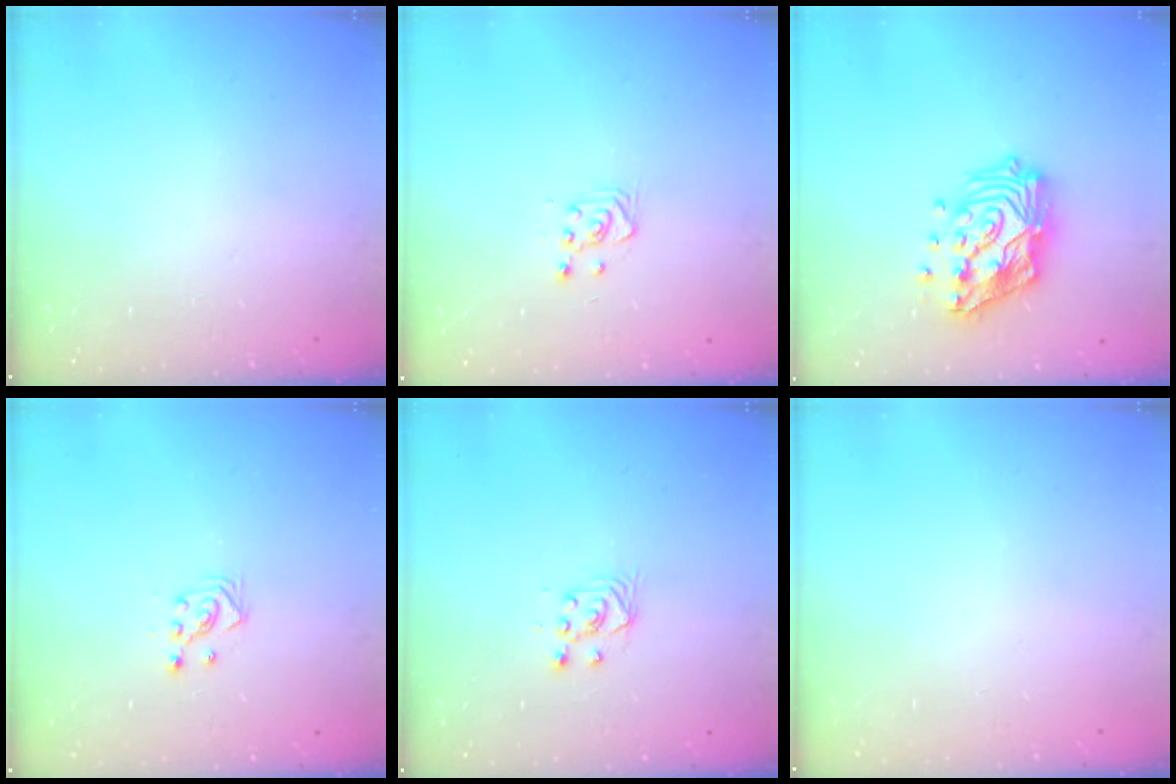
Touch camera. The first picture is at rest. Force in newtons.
{"total": 2.8, "press": 2.7, "slide": 0.7}
{"total": 17.5, "press": 17.3, "slide": 2.1}
{"total": 3.0, "press": 2.8, "slide": 1.0}
{"total": 2.9, "press": 2.7, "slide": 1.0}
{"total": 0.0}